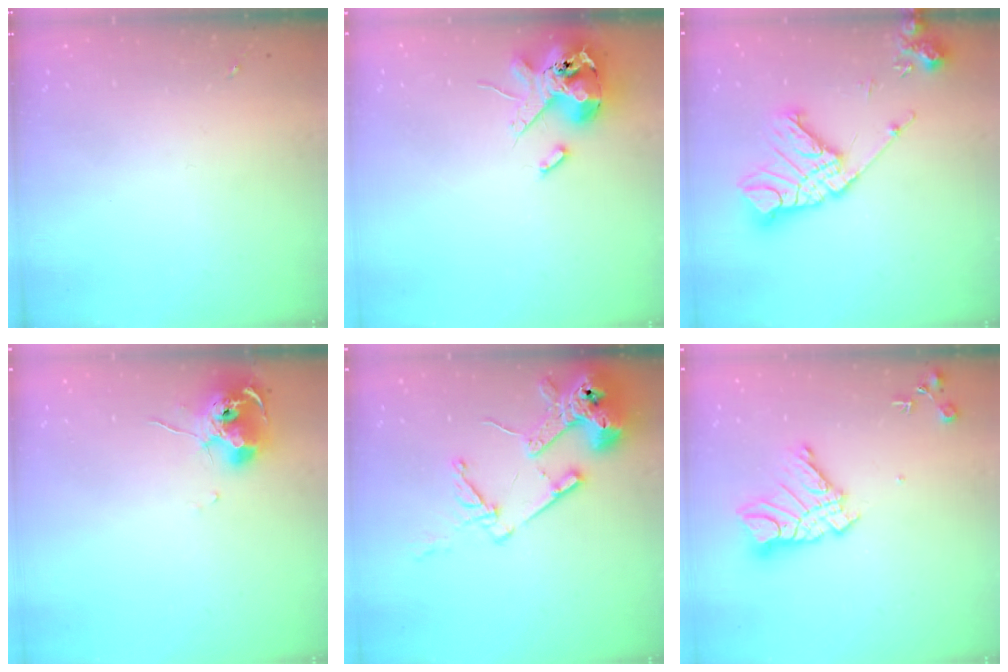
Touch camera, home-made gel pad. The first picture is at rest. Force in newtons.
{"total": 14.2, "press": 14.0, "slide": 2.4}
{"total": 18.0, "press": 17.9, "slide": 2.5}
{"total": 10.4, "press": 10.3, "slide": 1.2}
{"total": 17.2, "press": 17.1, "slide": 2.1}
{"total": 14.2, "press": 14.2, "slide": 1.3}